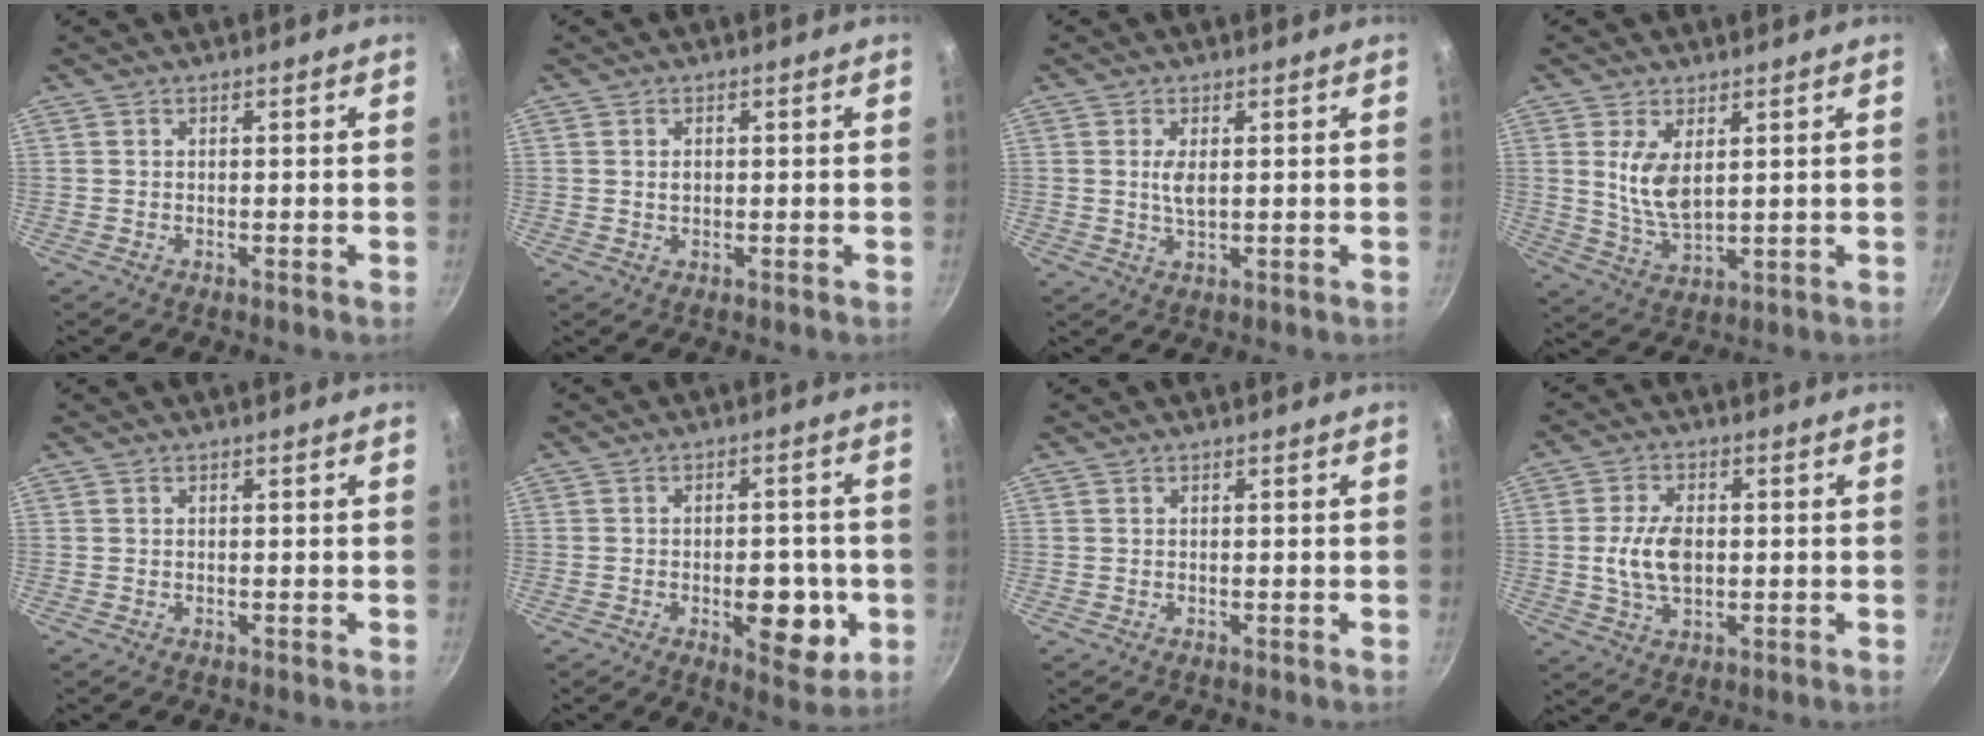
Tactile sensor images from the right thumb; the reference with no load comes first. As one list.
[{"total": 1.5, "force": [0.2, 1.1, 1.0], "torque": [-0.015, 0.002, 0.003]}, {"total": 3.1, "force": [0.6, 1.3, 2.7], "torque": [-0.050, -0.006, 0.013]}, {"total": 7.6, "force": [2.2, 3.7, 6.3], "torque": [-0.116, -0.026, 0.052]}, {"total": 0.0}, {"total": 10.7, "force": [-2.6, 5.6, 8.7], "torque": [-0.079, 0.001, -0.030]}, {"total": 0.0}, {"total": 8.2, "force": [0.0, 5.0, 6.5], "torque": [-0.118, 0.003, -0.002]}]